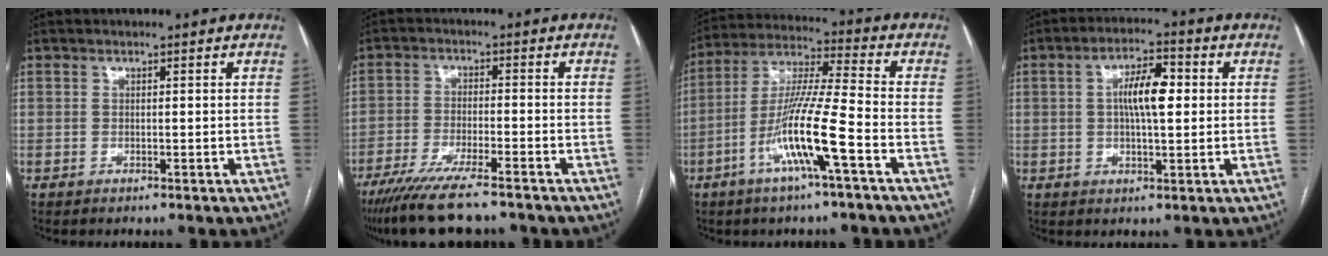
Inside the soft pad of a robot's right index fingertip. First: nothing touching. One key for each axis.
{"total": 11.3, "fx": -9.0, "fy": 1.4, "fz": 6.7, "tx": -0.111, "ty": -0.026, "tz": -0.148}
{"total": 13.1, "fx": -5.1, "fy": -0.4, "fz": 12.1, "tx": -0.239, "ty": -0.001, "tz": -0.100}
{"total": 7.1, "fx": 0.9, "fy": 2.1, "fz": 6.8, "tx": -0.122, "ty": 0.017, "tz": 0.013}